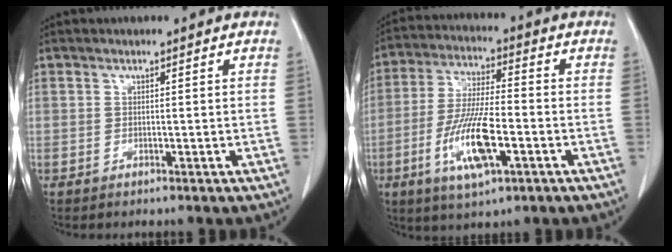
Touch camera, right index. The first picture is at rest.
{"total": 12.1, "force": [-4.2, 2.8, 11.0], "torque": [-0.222, -0.010, -0.074]}